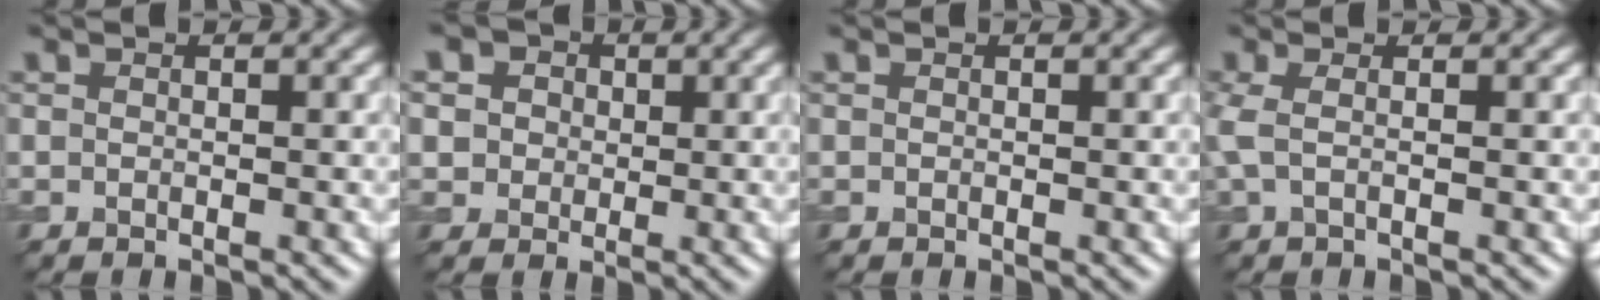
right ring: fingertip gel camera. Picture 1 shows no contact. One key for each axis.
{"total": 8.4, "fx": 3.9, "fy": 6.4, "fz": 3.8, "tx": -0.067, "ty": 0.029, "tz": 0.035}
{"total": 0.0}
{"total": 1.8, "fx": 0.1, "fy": 0.6, "fz": 1.7, "tx": -0.043, "ty": 0.003, "tz": -0.002}